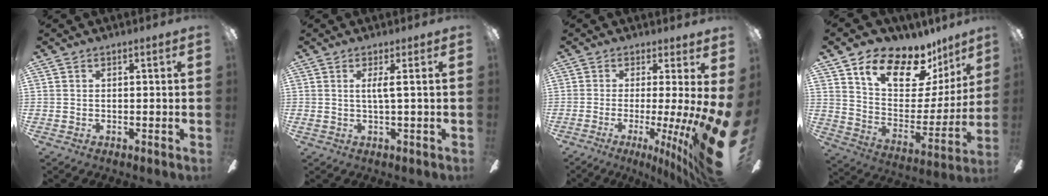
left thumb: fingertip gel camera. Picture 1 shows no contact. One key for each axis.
{"total": 3.5, "fx": 0.7, "fy": 0.2, "fz": 3.4, "tx": -0.069, "ty": 0.000, "tz": 0.009}
{"total": 12.0, "fx": -1.7, "fy": -0.1, "fz": 11.9, "tx": -0.150, "ty": -0.039, "tz": -0.019}
{"total": 18.7, "fx": 13.4, "fy": 8.5, "fz": 9.9, "tx": -0.154, "ty": -0.095, "tz": 0.231}